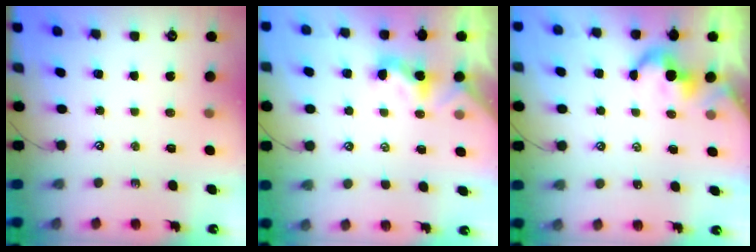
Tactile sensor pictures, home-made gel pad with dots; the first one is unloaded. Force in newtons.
{"total": 1.7, "press": 1.7, "slide": 0.3}
{"total": 0.0}